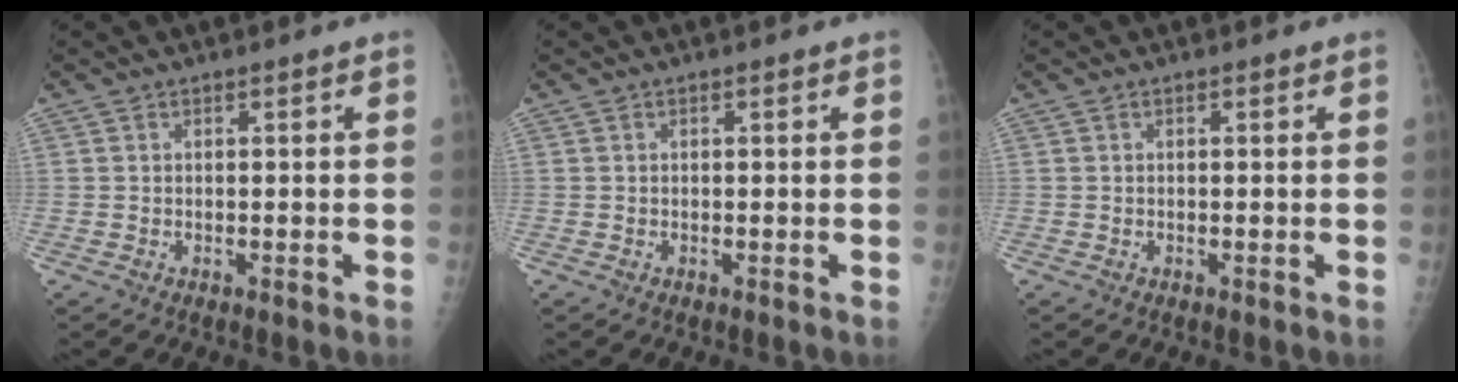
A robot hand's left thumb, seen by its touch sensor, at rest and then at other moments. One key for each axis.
{"total": 0.0}
{"total": 0.0}